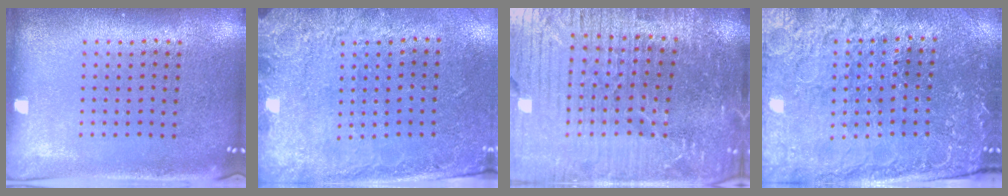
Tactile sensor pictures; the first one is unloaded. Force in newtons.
{"total": 2.8, "press": 2.0, "slide": 1.9}
{"total": 5.8, "press": 5.2, "slide": 2.6}
{"total": 3.2, "press": 3.1, "slide": 0.4}